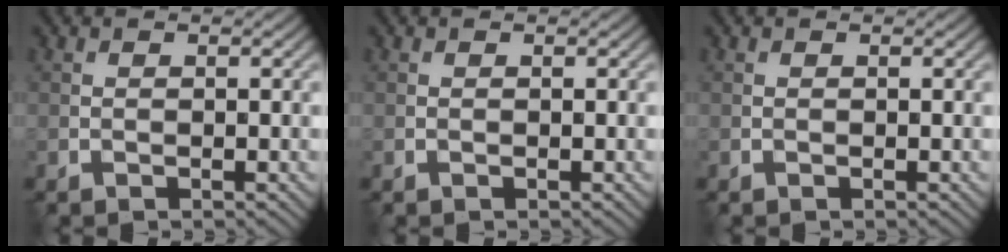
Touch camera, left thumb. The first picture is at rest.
{"total": 0.0}
{"total": 0.0}